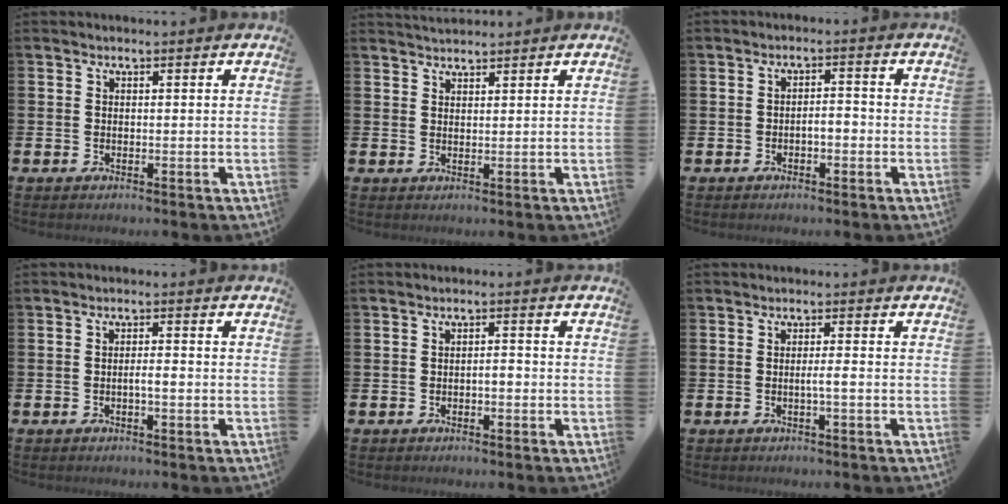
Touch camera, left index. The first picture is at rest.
{"total": 2.2, "force": [2.2, 0.4, -0.1], "torque": [0.005, -0.008, 0.039]}
{"total": 1.9, "force": [-1.0, 0.9, 1.3], "torque": [-0.019, 0.003, -0.023]}
{"total": 1.4, "force": [-0.5, 0.3, 1.3], "torque": [-0.025, 0.001, -0.008]}
{"total": 1.3, "force": [-0.5, 0.6, 1.0], "torque": [-0.013, -0.001, -0.013]}
{"total": 1.3, "force": [-0.4, 0.0, 1.2], "torque": [-0.023, -0.002, -0.008]}